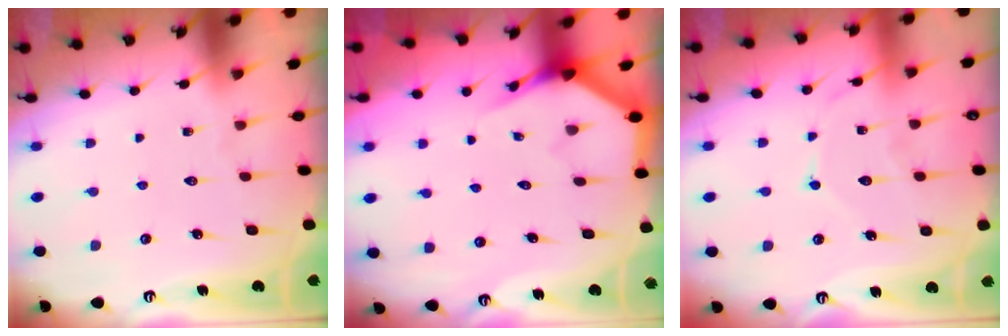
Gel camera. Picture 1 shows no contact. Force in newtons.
{"total": 3.9, "press": 3.9, "slide": 0.3}
{"total": 8.7, "press": 8.6, "slide": 0.9}